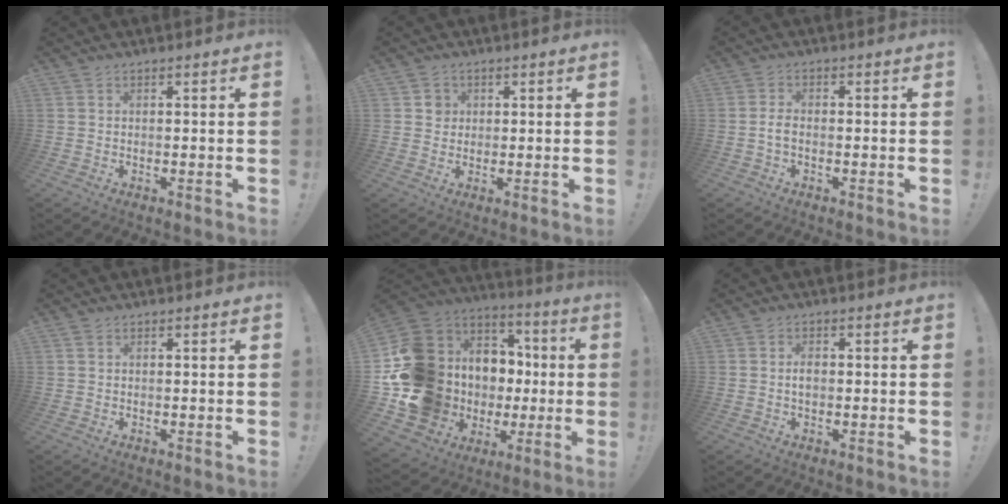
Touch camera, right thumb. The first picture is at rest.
{"total": 3.2, "force": [0.7, 3.0, 0.6], "torque": [0.001, -0.002, 0.011]}
{"total": 2.7, "force": [-0.9, 1.2, 2.2], "torque": [-0.041, 0.004, -0.016]}
{"total": 1.1, "force": [0.5, 0.9, 0.3], "torque": [-0.014, 0.007, 0.011]}
{"total": 18.5, "force": [-0.1, 15.1, 10.6], "torque": [-0.213, -0.040, 0.070]}
{"total": 2.3, "force": [-0.1, 1.5, 1.7], "torque": [-0.025, 0.005, -0.004]}